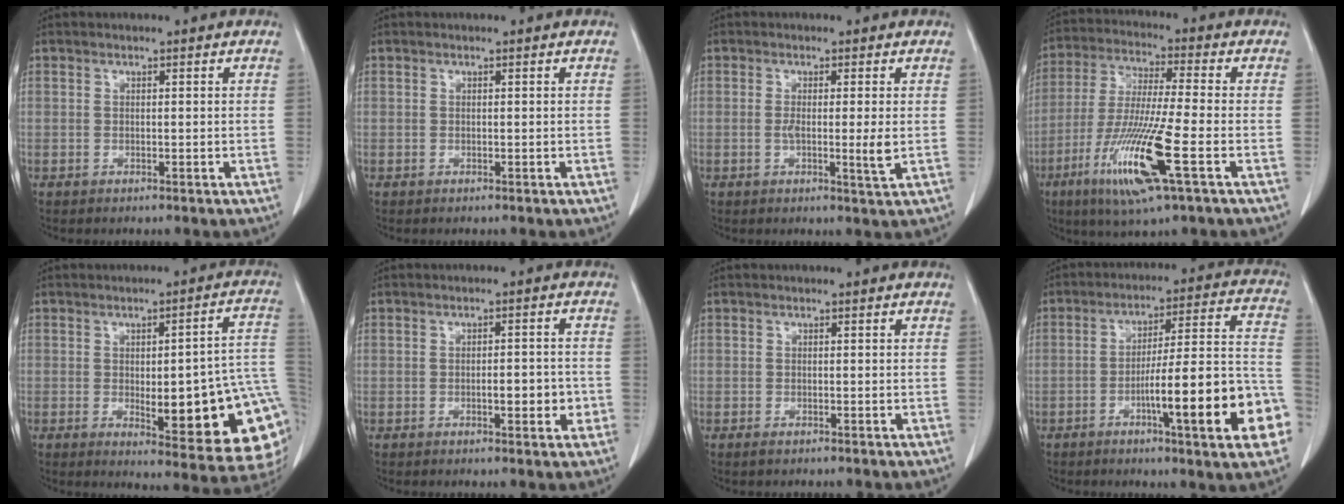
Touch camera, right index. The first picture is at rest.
{"total": 0.0}
{"total": 3.7, "force": [-0.3, 0.0, 3.7], "torque": [-0.063, -0.007, -0.005]}
{"total": 14.7, "force": [-5.9, 0.2, 13.5], "torque": [-0.278, -0.030, -0.110]}
{"total": 20.3, "force": [-3.4, 4.7, 19.5], "torque": [-0.160, 0.015, -0.020]}
{"total": 4.2, "force": [-1.2, 1.3, 3.8], "torque": [-0.054, 0.002, -0.010]}
{"total": 0.6, "force": [-0.4, 0.1, 0.4], "torque": [-0.006, -0.002, -0.003]}
{"total": 19.2, "force": [-7.0, 1.4, 17.8], "torque": [-0.194, 0.019, -0.095]}